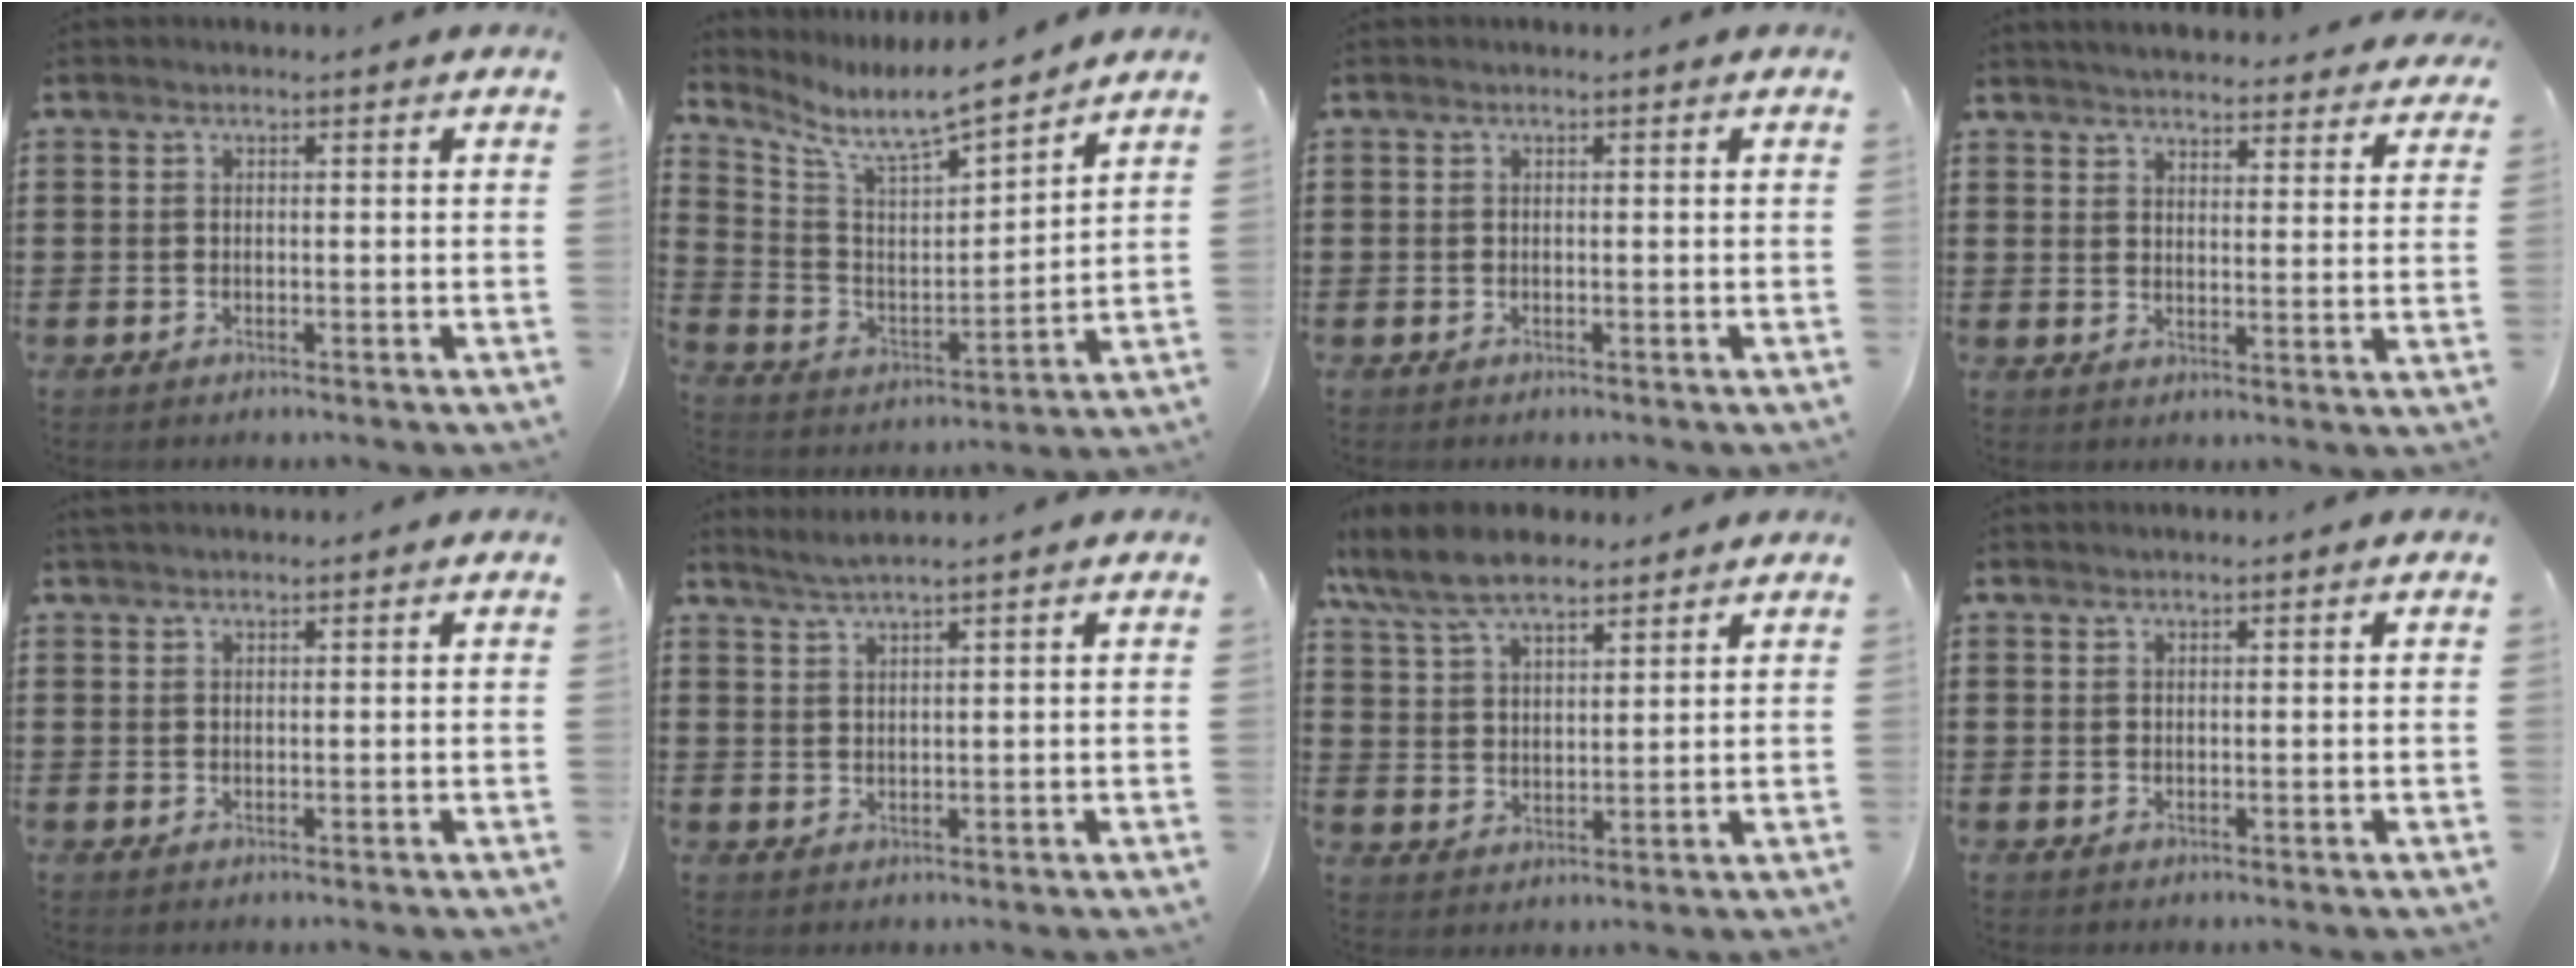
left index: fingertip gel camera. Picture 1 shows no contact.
{"total": 7.2, "force": [5.9, 0.4, 4.2], "torque": [-0.108, -0.043, 0.091]}
{"total": 0.0}
{"total": 4.1, "force": [4.1, -0.1, 0.5], "torque": [-0.019, -0.028, 0.070]}
{"total": 1.1, "force": [1.0, 0.1, 0.3], "torque": [-0.008, 0.000, 0.020]}
{"total": 2.2, "force": [1.9, -0.6, 0.8], "torque": [-0.019, -0.002, 0.037]}
{"total": 8.3, "force": [7.1, 2.5, 3.6], "torque": [-0.093, -0.014, 0.132]}
{"total": 0.6, "force": [0.6, -0.1, 0.2], "torque": [-0.005, -0.003, 0.012]}